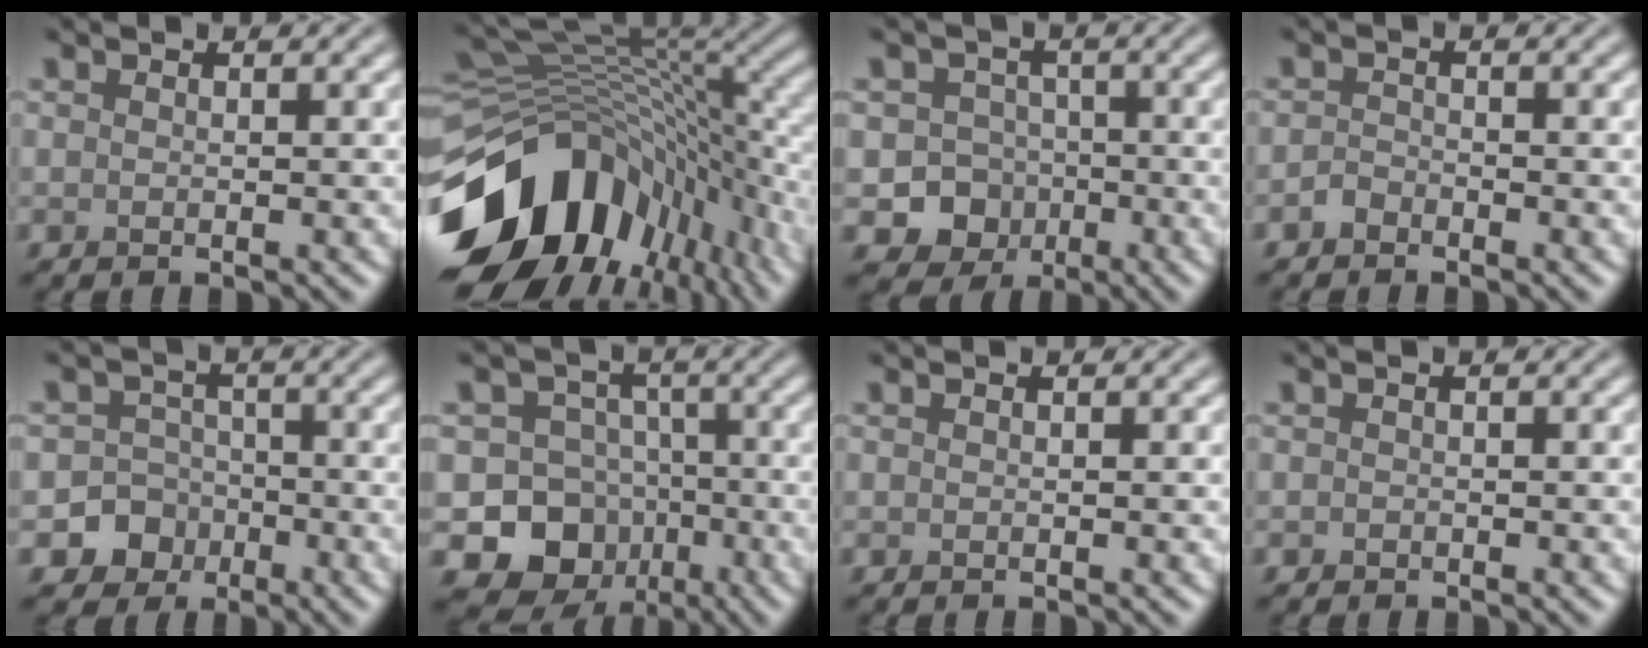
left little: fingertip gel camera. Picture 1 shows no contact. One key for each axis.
{"total": 15.3, "fx": -6.3, "fy": 10.3, "fz": 9.4, "tx": -0.181, "ty": 0.000, "tz": -0.103}
{"total": 7.0, "fx": -2.8, "fy": 6.2, "fz": 1.6, "tx": 0.003, "ty": -0.011, "tz": -0.067}
{"total": 1.0, "fx": -0.8, "fy": 0.5, "fz": 0.3, "tx": -0.004, "ty": 0.003, "tz": -0.019}
{"total": 5.3, "fx": -2.3, "fy": 4.7, "fz": 0.5, "tx": 0.025, "ty": -0.008, "tz": -0.062}
{"total": 10.2, "fx": -4.1, "fy": 8.9, "fz": 2.9, "tx": -0.030, "ty": -0.007, "tz": -0.085}
{"total": 0.0}
{"total": 0.0}